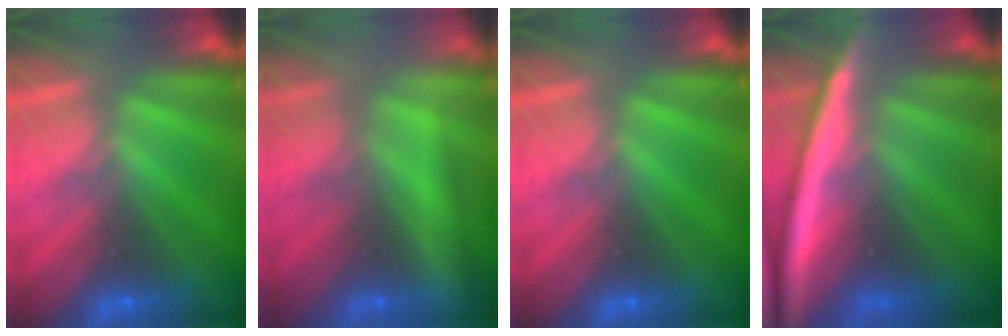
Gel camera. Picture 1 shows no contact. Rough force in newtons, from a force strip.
{"total": 2.3}
{"total": 0.0}
{"total": 7.7}